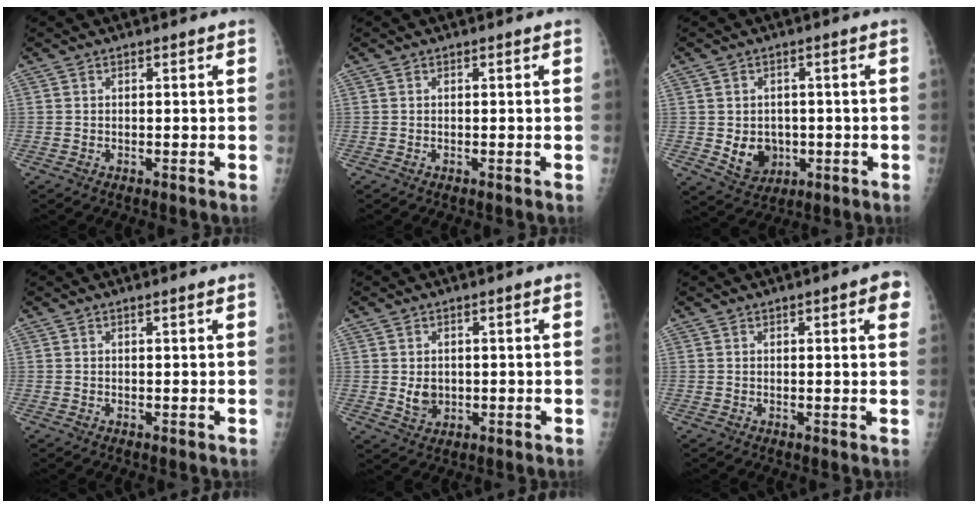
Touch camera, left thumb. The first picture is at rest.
{"total": 0.0}
{"total": 6.7, "force": [-1.0, 5.6, 3.6], "torque": [-0.028, 0.000, 0.000]}
{"total": 0.7, "force": [0.5, 0.0, 0.5], "torque": [-0.009, 0.000, 0.009]}
{"total": 3.6, "force": [0.1, 3.0, 2.1], "torque": [-0.021, -0.005, 0.012]}
{"total": 4.6, "force": [2.0, 1.3, 3.9], "torque": [-0.036, -0.002, 0.018]}